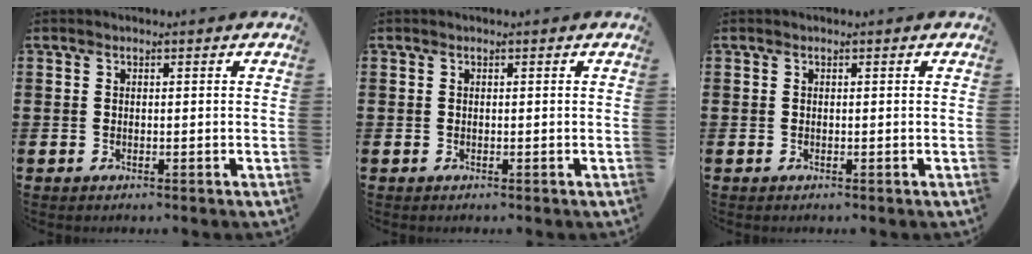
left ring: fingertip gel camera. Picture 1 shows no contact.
{"total": 0.0}
{"total": 0.0}